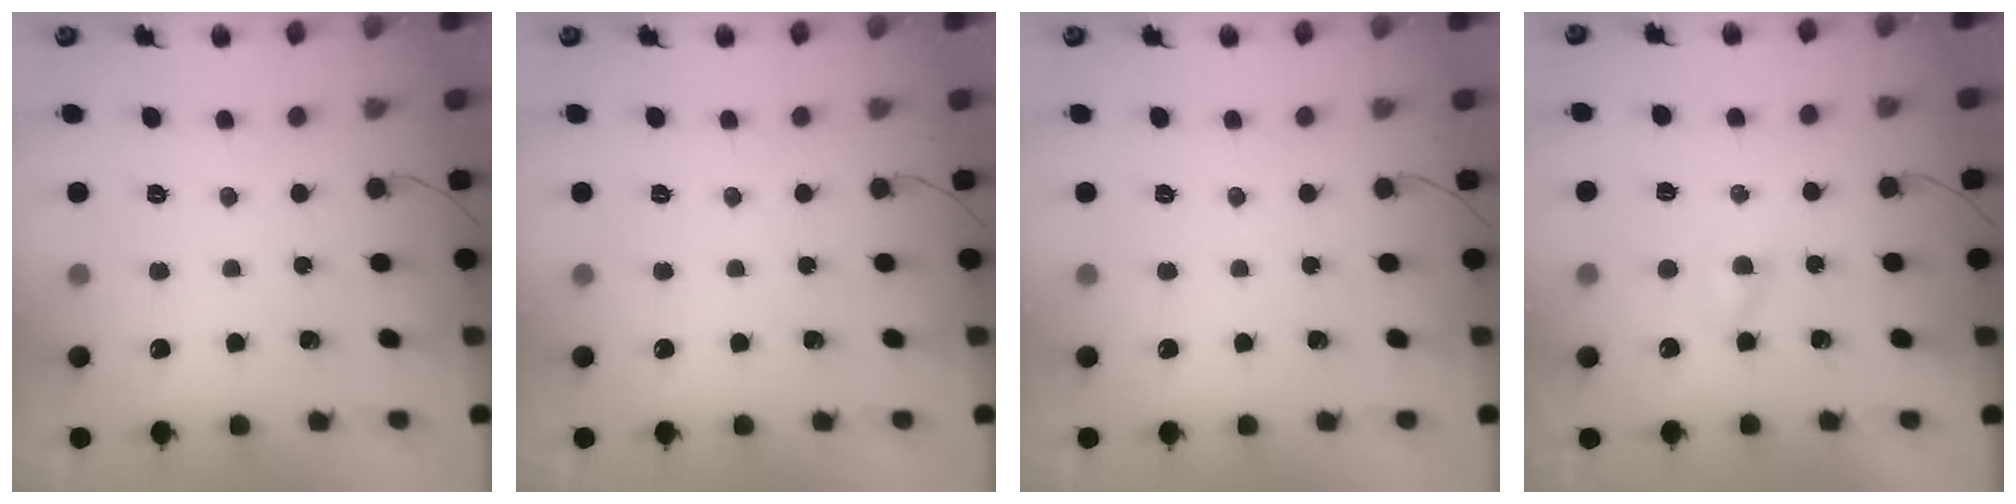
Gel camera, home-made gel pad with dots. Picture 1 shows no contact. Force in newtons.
{"total": 0.0}
{"total": 0.0}
{"total": 1.7, "press": 1.5, "slide": 0.8}